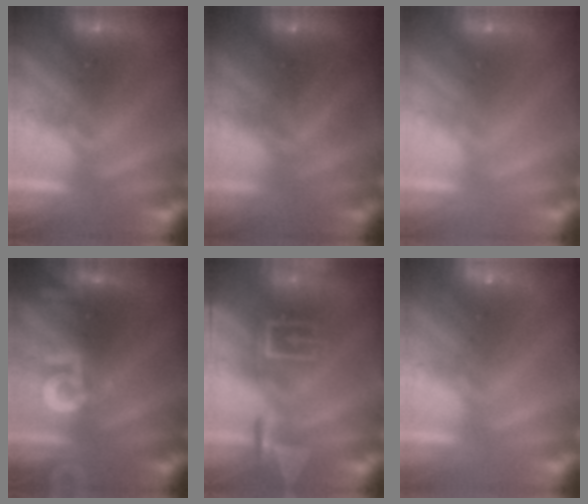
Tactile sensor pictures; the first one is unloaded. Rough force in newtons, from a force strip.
{"total": 7.2}
{"total": 3.0}
{"total": 2.6}
{"total": 8.0}
{"total": 2.4}